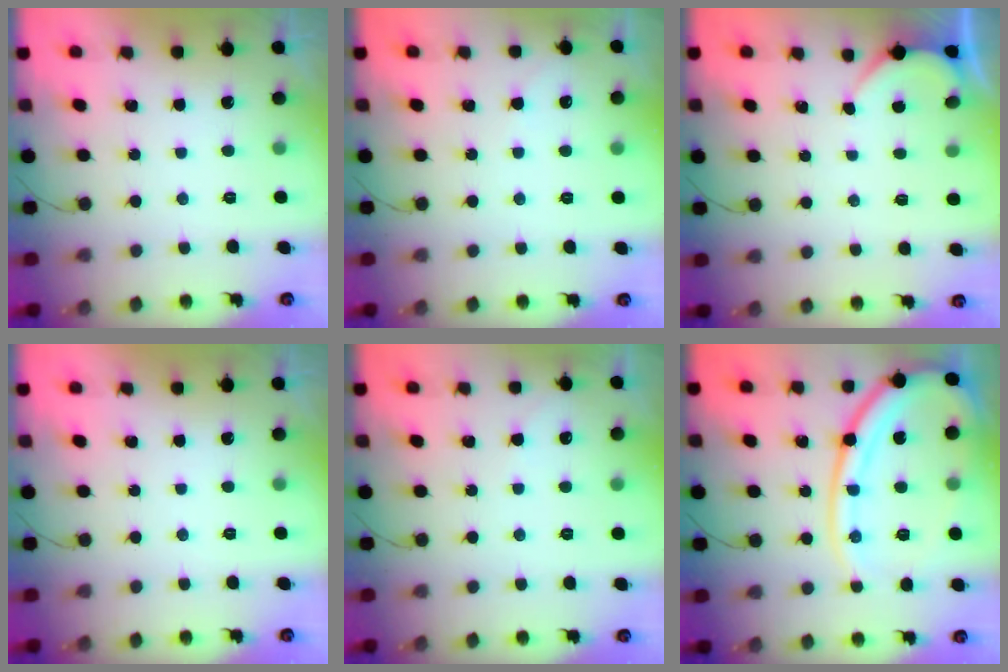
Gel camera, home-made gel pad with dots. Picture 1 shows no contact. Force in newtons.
{"total": 2.9, "press": 2.9, "slide": 0.4}
{"total": 2.1, "press": 2.1, "slide": 0.3}
{"total": 0.0}
{"total": 2.9, "press": 2.9, "slide": 0.4}
{"total": 16.8, "press": 16.7, "slide": 1.5}